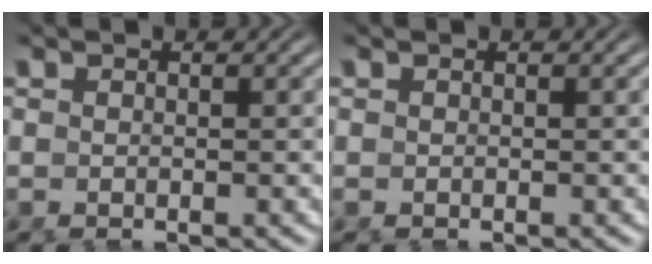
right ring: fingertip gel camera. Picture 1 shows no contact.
{"total": 0.0}